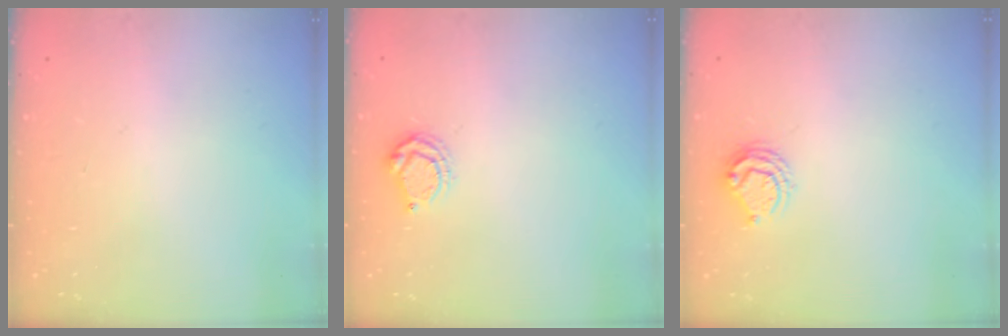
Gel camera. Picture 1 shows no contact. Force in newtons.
{"total": 5.2, "press": 5.2, "slide": 0.7}
{"total": 5.9, "press": 5.8, "slide": 0.7}